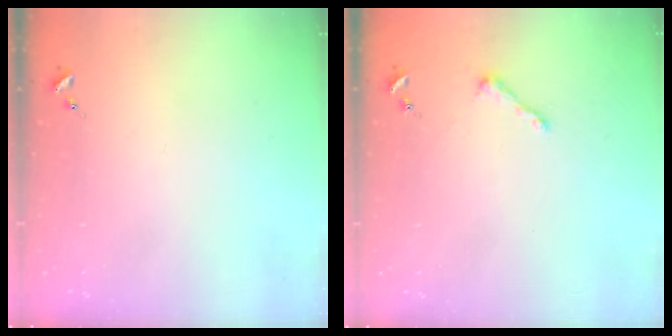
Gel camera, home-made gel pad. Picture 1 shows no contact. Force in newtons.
{"total": 3.9, "press": 3.9, "slide": 0.3}